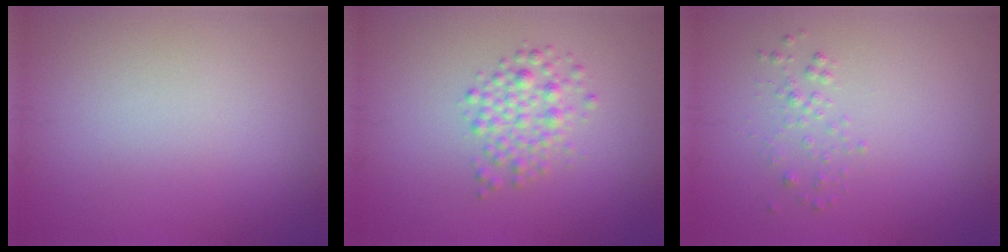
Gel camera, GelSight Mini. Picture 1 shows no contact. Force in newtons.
{"total": 2.6, "press": 2.5, "slide": 0.0}
{"total": 1.0, "press": 1.0, "slide": 0.0}